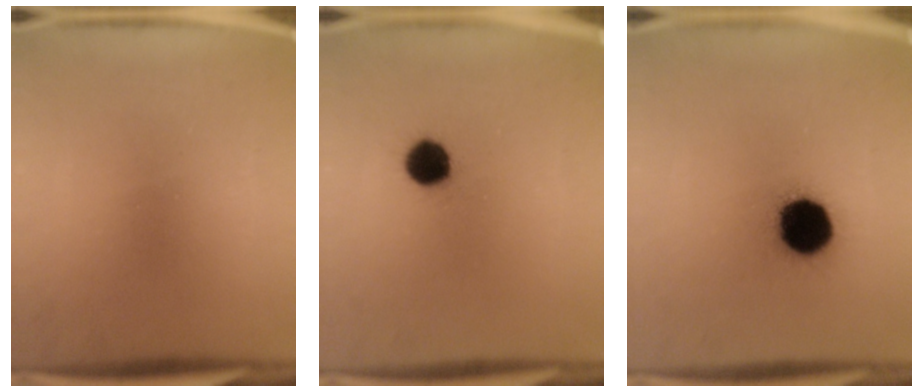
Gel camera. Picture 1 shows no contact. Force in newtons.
{"total": 6.5}
{"total": 17.0}